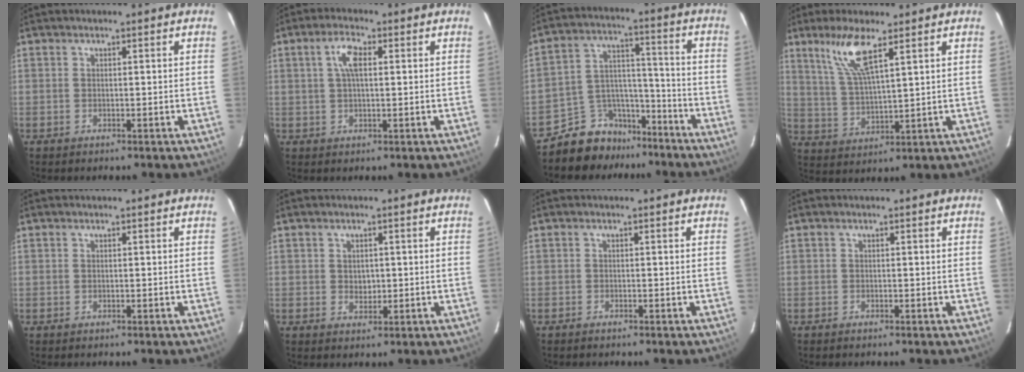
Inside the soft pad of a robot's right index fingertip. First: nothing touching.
{"total": 4.6, "force": [1.1, 1.8, 4.0], "torque": [-0.080, 0.012, 0.022]}
{"total": 11.1, "force": [-9.0, 6.4, 1.2], "torque": [-0.030, 0.062, -0.141]}
{"total": 8.8, "force": [5.3, 1.4, 6.9], "torque": [-0.145, -0.002, 0.114]}
{"total": 0.0}
{"total": 2.2, "force": [0.1, 2.0, 1.0], "torque": [-0.012, 0.000, 0.005]}
{"total": 0.7, "force": [-0.6, 0.1, 0.2], "torque": [-0.005, -0.001, -0.013]}
{"total": 0.0}